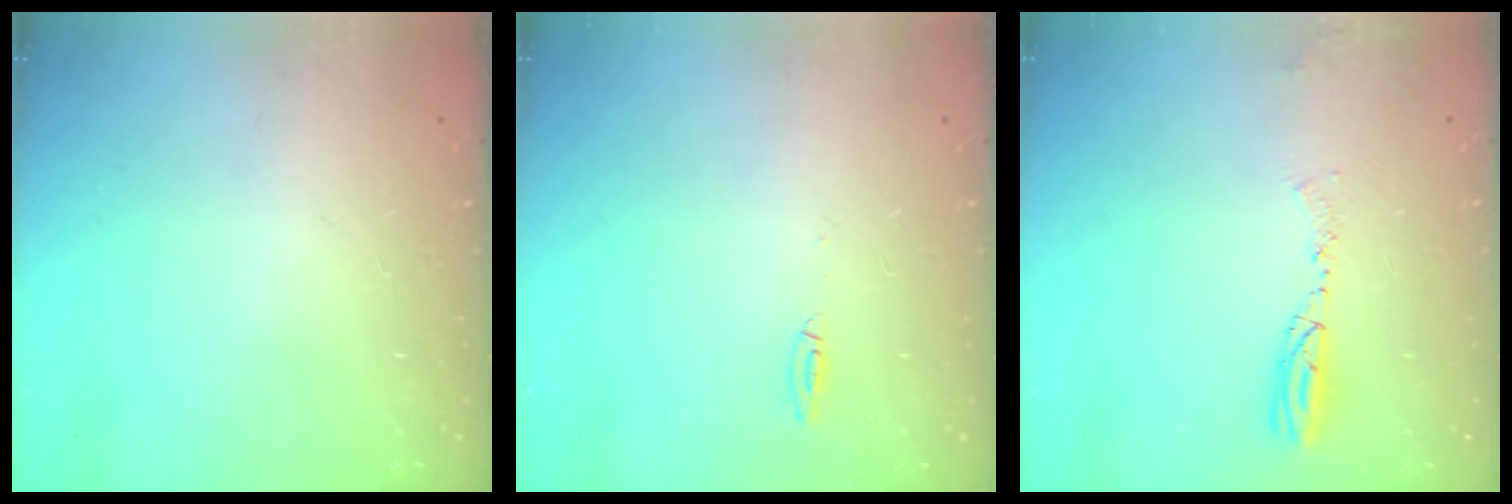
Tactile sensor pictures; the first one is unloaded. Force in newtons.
{"total": 5.2, "press": 4.1, "slide": 3.2}
{"total": 5.9, "press": 5.8, "slide": 0.9}